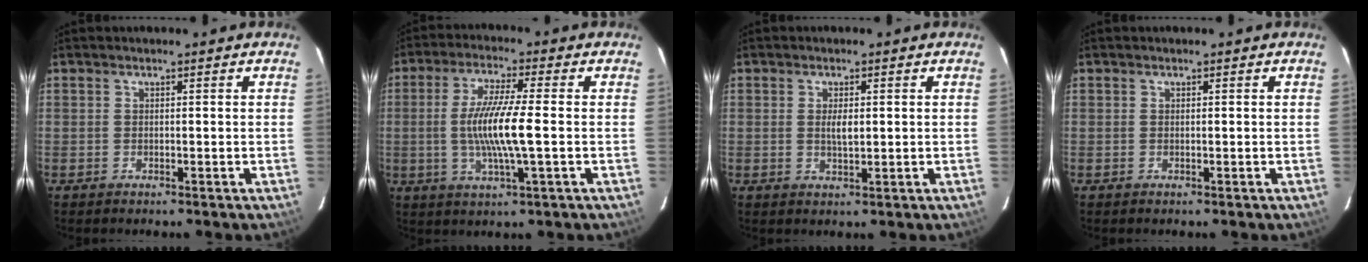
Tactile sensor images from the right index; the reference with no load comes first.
{"total": 10.4, "force": [-1.0, 0.6, 10.4], "torque": [-0.198, -0.007, -0.018]}
{"total": 2.7, "force": [0.3, 1.0, 2.4], "torque": [-0.043, -0.002, 0.008]}
{"total": 0.0}